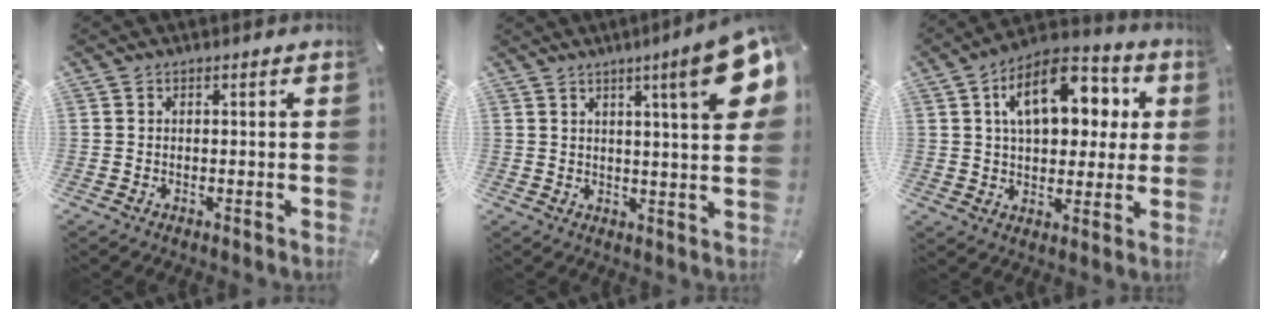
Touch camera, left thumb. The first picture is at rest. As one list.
[{"total": 14.8, "force": [6.3, 2.3, 13.2], "torque": [-0.188, -0.028, 0.089]}, {"total": 15.8, "force": [5.3, 9.7, 11.3], "torque": [-0.180, -0.001, 0.090]}]